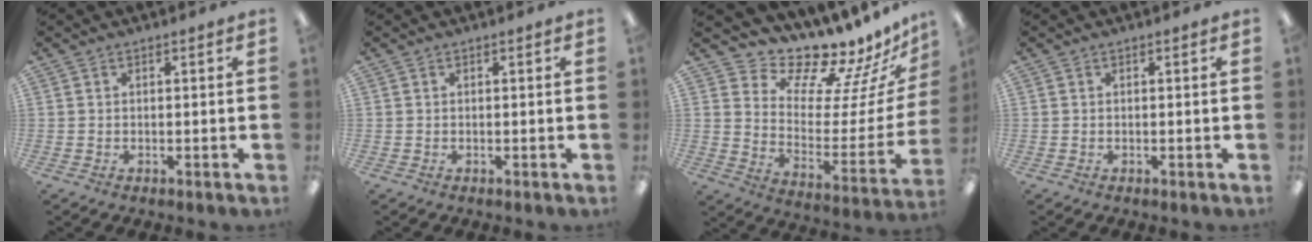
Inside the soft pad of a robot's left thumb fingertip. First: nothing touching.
{"total": 0.0}
{"total": 15.4, "force": [14.5, 3.8, 3.7], "torque": [-0.061, -0.144, 0.241]}
{"total": 0.0}